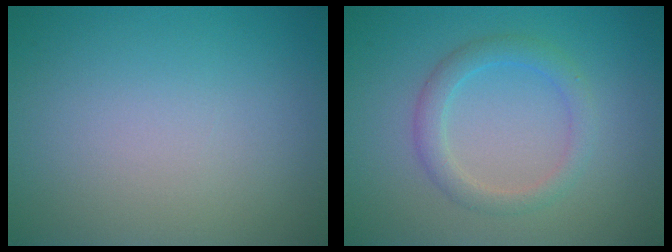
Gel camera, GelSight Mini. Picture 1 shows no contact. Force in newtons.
{"total": 2.5, "press": 2.5, "slide": 0.2}